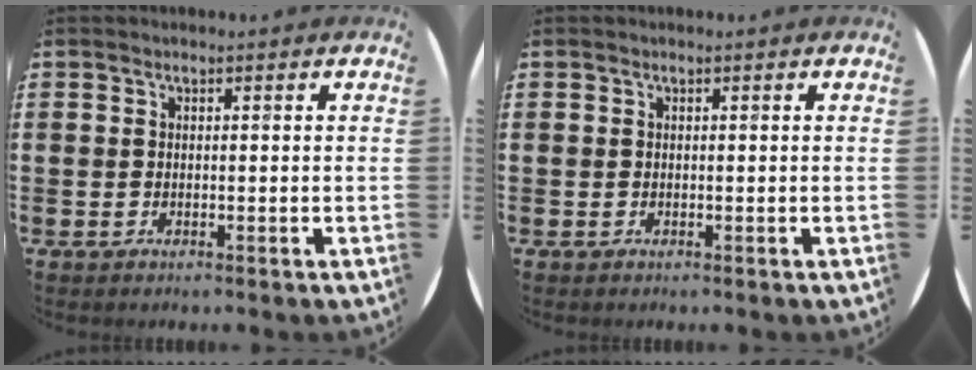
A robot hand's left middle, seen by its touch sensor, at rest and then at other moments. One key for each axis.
{"total": 0.0}